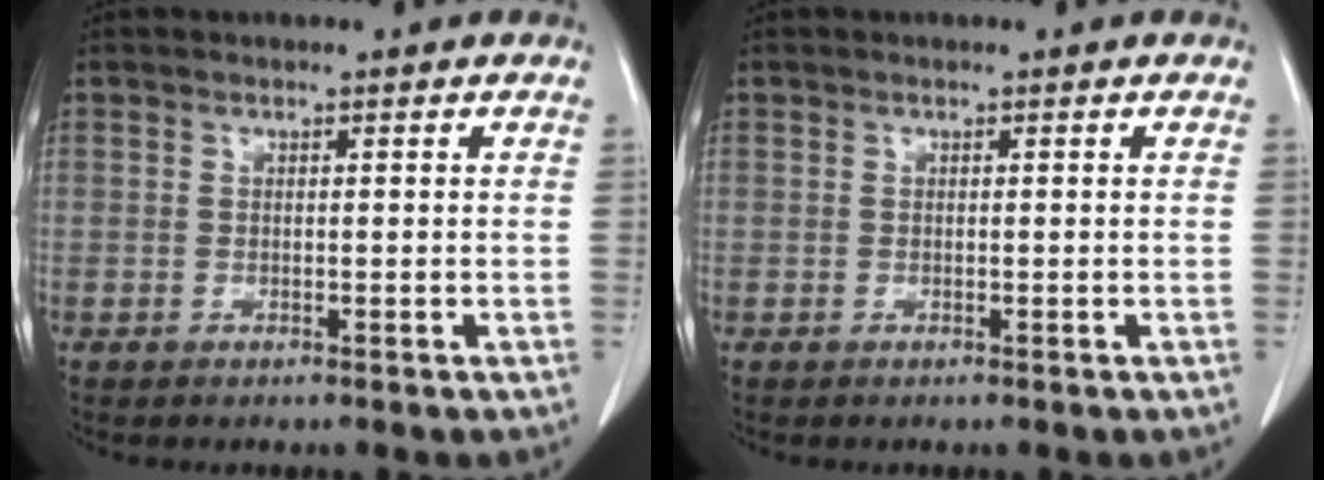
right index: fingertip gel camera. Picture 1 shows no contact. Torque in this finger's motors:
{"motor_torque": [0.00, 0.00, 0.00, 0.00]}